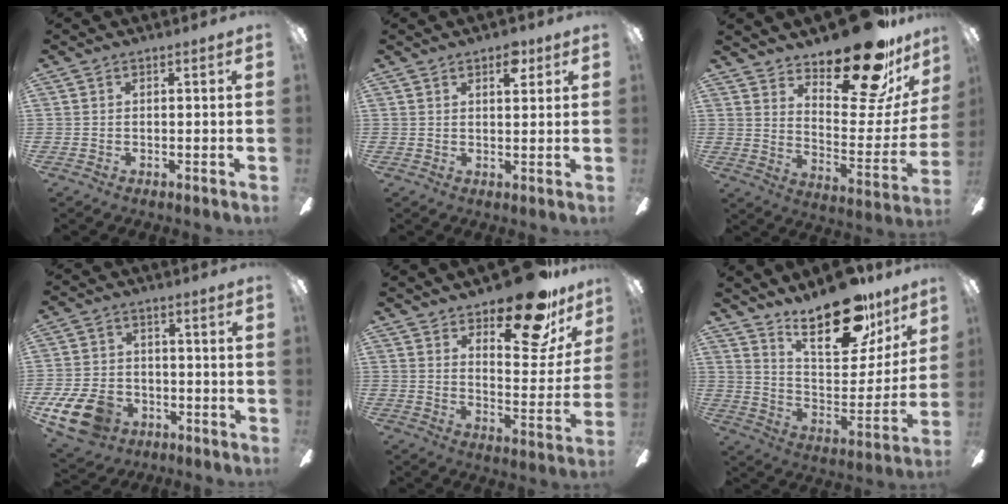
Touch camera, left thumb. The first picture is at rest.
{"total": 4.4, "force": [3.0, 1.9, 2.5], "torque": [-0.016, -0.014, 0.046]}
{"total": 22.2, "force": [17.2, 7.3, 12.1], "torque": [-0.152, -0.123, 0.282]}
{"total": 12.0, "force": [-6.2, 7.9, 6.5], "torque": [-0.155, 0.036, -0.114]}
{"total": 19.5, "force": [14.6, 7.1, 10.9], "torque": [-0.150, -0.096, 0.242]}
{"total": 22.5, "force": [16.5, 8.8, 12.5], "torque": [-0.192, -0.107, 0.283]}